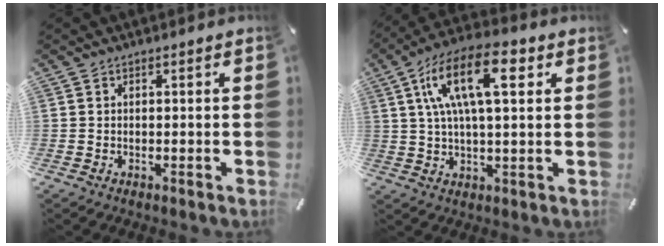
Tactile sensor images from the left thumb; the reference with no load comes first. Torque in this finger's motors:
{"motor_torque": [2.25, 2.76, 1.93, -0.84, 0.31]}